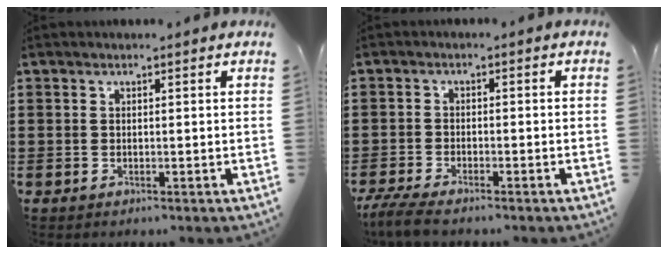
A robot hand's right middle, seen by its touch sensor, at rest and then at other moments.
{"total": 3.7, "force": [-3.4, 0.3, 1.5], "torque": [-0.045, -0.012, -0.071]}